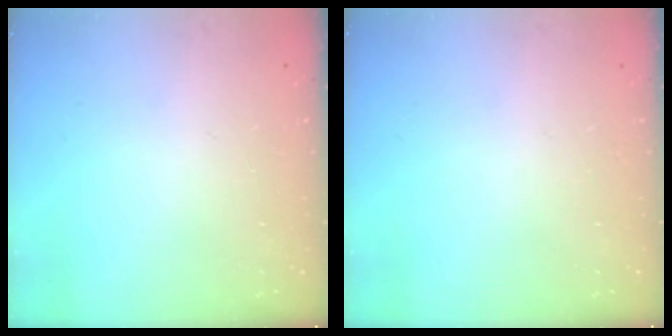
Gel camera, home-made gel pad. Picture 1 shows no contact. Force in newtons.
{"total": 0.0}